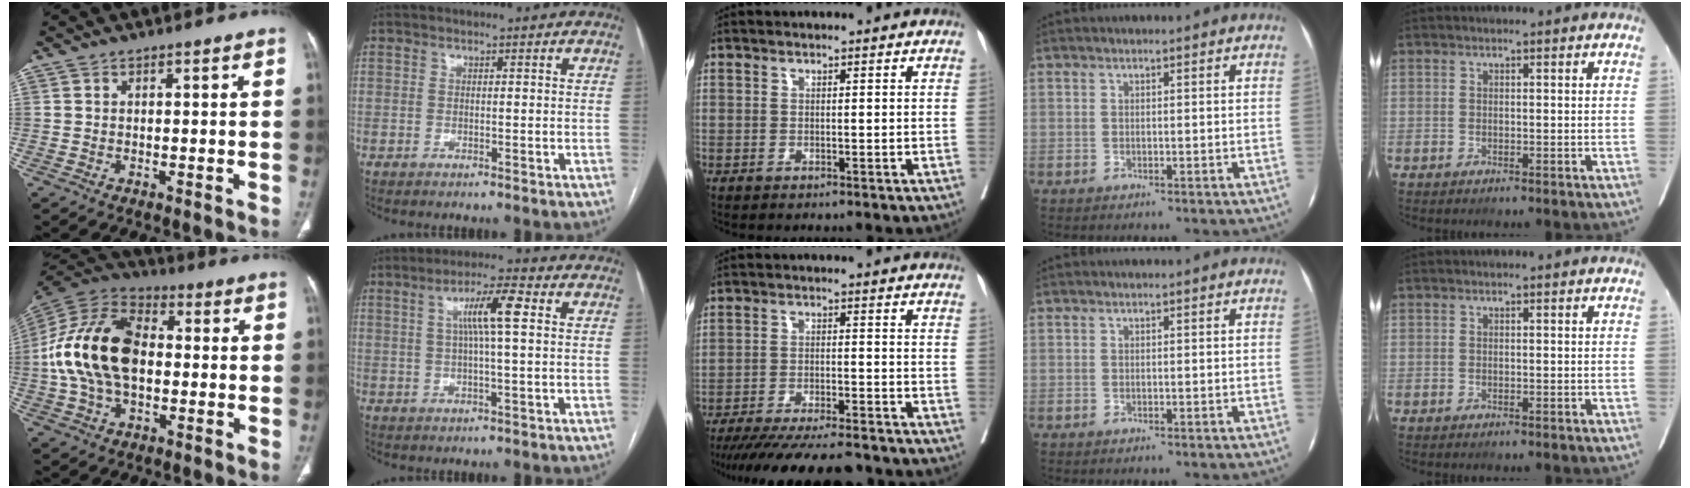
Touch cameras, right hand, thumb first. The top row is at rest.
{"thumb": {"total": 19.3, "force": [-0.4, 12.1, 15.0], "torque": [-0.291, 0.030, -0.013]}, "index": {"total": 7.1, "force": [1.6, 0.2, 6.9], "torque": [-0.120, 0.011, 0.027]}, "middle": {"total": 18.4, "force": [-16.6, 2.1, 7.6], "torque": [-0.124, -0.032, -0.234]}}